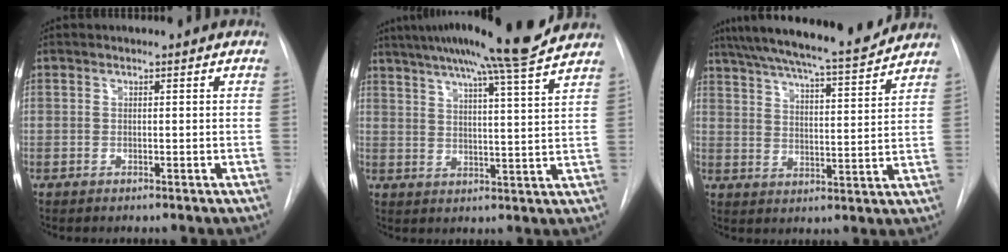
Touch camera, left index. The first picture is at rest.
{"total": 17.9, "force": [15.1, -1.5, 9.5], "torque": [-0.160, -0.006, 0.207]}
{"total": 18.5, "force": [16.8, 1.0, 7.7], "torque": [-0.130, 0.000, 0.242]}